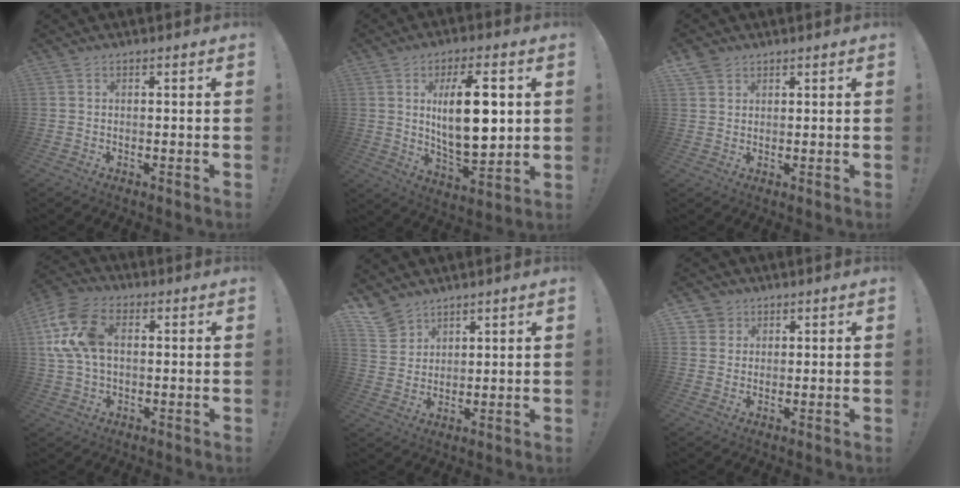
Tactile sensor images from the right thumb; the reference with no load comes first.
{"total": 17.5, "force": [3.4, 7.1, 15.7], "torque": [-0.255, -0.010, 0.042]}
{"total": 3.3, "force": [2.4, 2.2, 0.6], "torque": [-0.004, -0.013, 0.043]}
{"total": 14.1, "force": [2.5, 9.3, 10.4], "torque": [-0.212, 0.009, 0.051]}
{"total": 6.9, "force": [5.6, 3.8, 1.0], "torque": [-0.025, -0.044, 0.111]}
{"total": 3.5, "force": [1.7, 3.1, 0.2], "torque": [0.000, -0.008, 0.032]}